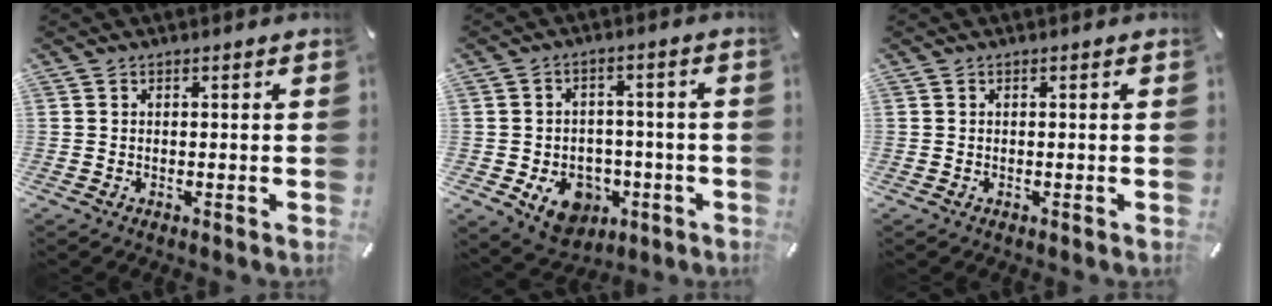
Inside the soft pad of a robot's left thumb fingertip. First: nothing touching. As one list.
[{"total": 10.2, "force": [-4.1, 7.8, 5.0], "torque": [-0.073, 0.024, -0.067]}, {"total": 0.0}]